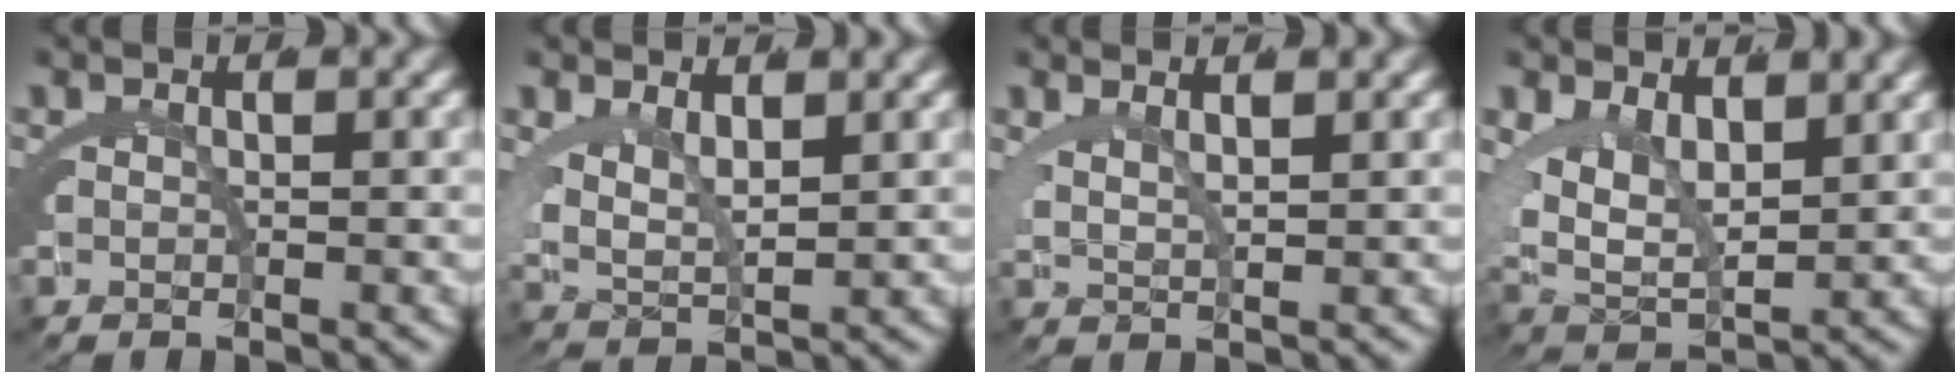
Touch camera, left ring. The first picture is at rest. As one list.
[{"total": 4.2, "force": [1.4, 2.5, 3.0], "torque": [-0.077, -0.021, 0.036]}, {"total": 2.9, "force": [2.1, 0.6, 1.9], "torque": [-0.032, -0.001, 0.041]}, {"total": 7.3, "force": [0.8, 5.3, 5.0], "torque": [-0.121, -0.030, 0.023]}]